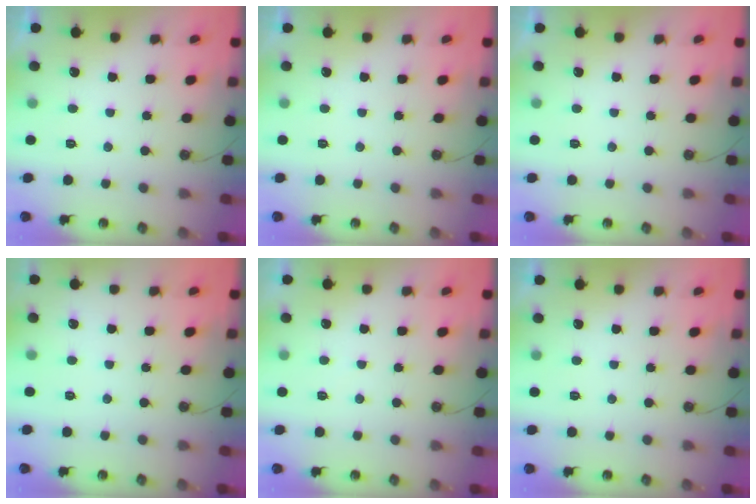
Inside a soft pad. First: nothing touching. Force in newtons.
{"total": 0.0}
{"total": 0.0}
{"total": 2.2, "press": 2.1, "slide": 0.3}
{"total": 2.5, "press": 2.5, "slide": 0.4}
{"total": 0.0}